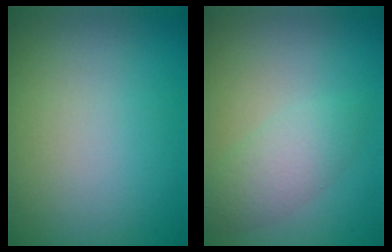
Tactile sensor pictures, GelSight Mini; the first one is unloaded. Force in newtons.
{"total": 2.7, "press": 2.7, "slide": 0.0}